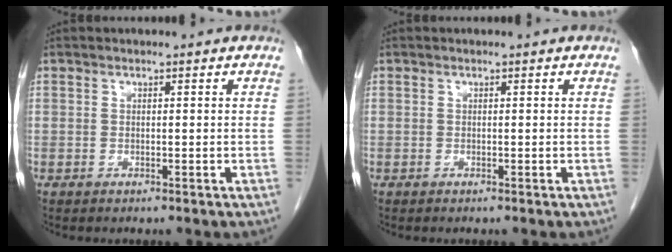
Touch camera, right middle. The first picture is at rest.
{"total": 0.0}